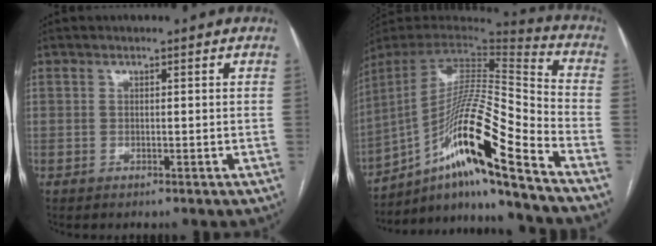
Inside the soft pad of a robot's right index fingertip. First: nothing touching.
{"total": 20.7, "force": [-12.6, -0.4, 16.5], "torque": [-0.299, 0.002, -0.230]}